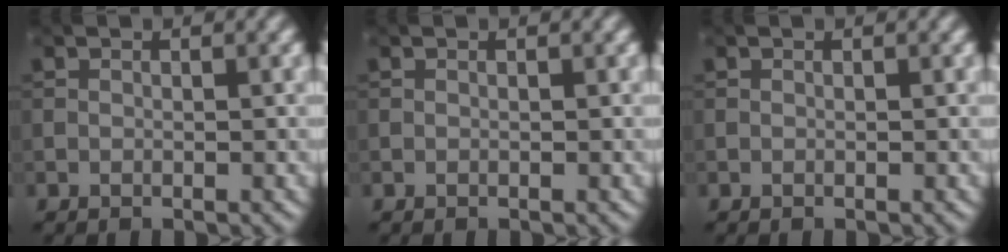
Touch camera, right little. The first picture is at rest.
{"total": 0.0}
{"total": 0.0}